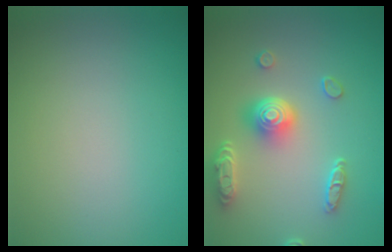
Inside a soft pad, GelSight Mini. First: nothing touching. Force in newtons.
{"total": 4.9, "press": 3.9, "slide": 2.9}